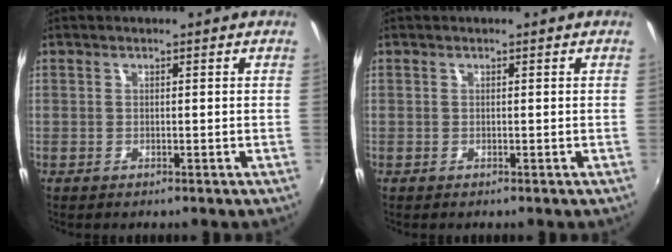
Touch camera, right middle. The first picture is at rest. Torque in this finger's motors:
{"motor_torque": [0.00, 0.00, 0.00, 0.00]}